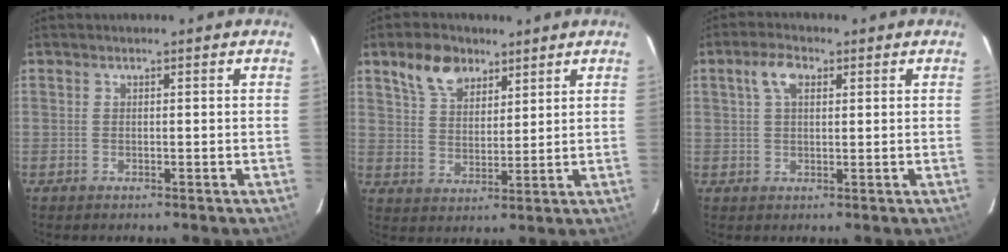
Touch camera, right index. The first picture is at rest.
{"total": 8.6, "force": [5.5, 4.9, 4.4], "torque": [-0.084, 0.022, 0.105]}
{"total": 4.4, "force": [1.7, 2.4, 3.3], "torque": [-0.063, 0.014, 0.032]}